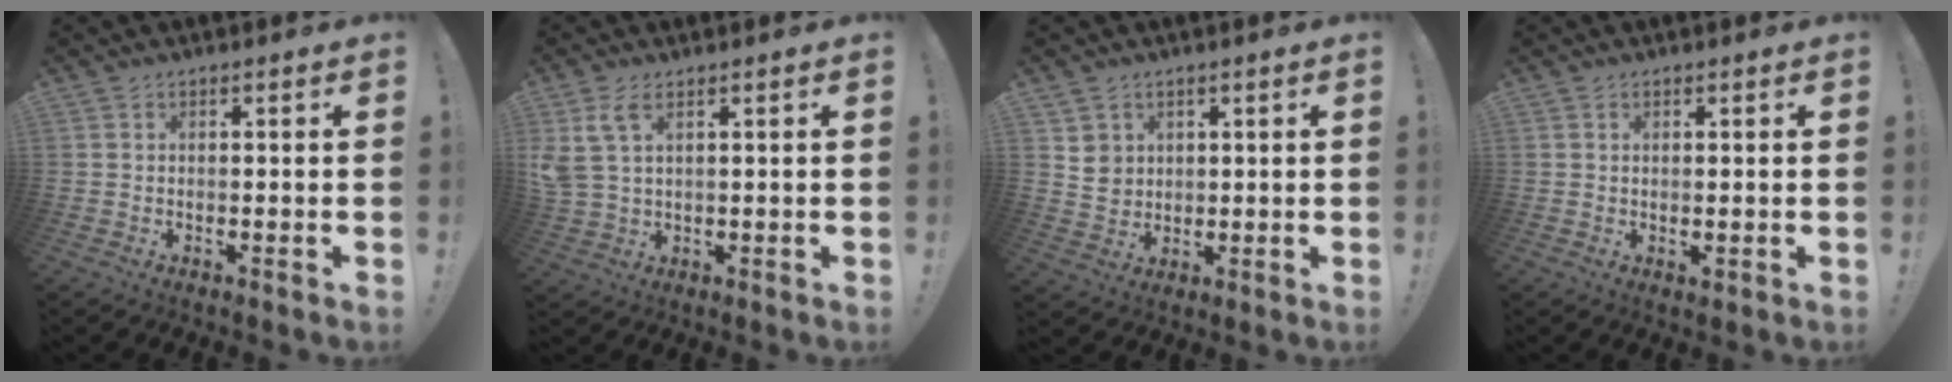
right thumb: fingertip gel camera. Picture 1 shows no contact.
{"total": 7.2, "force": [2.8, 3.8, 5.4], "torque": [-0.109, -0.007, 0.058]}
{"total": 5.6, "force": [2.5, 5.0, 0.9], "torque": [-0.003, -0.017, 0.051]}
{"total": 1.2, "force": [0.5, 0.4, 1.0], "torque": [-0.011, -0.003, 0.008]}